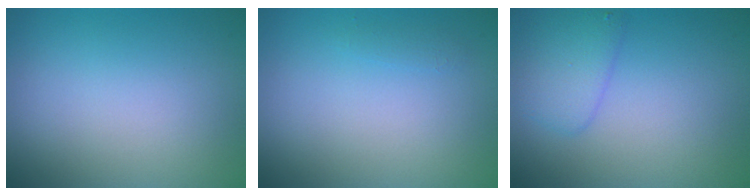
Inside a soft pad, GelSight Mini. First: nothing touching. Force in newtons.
{"total": 0.5, "press": 0.5, "slide": 0.1}
{"total": 2.6, "press": 2.5, "slide": 0.2}